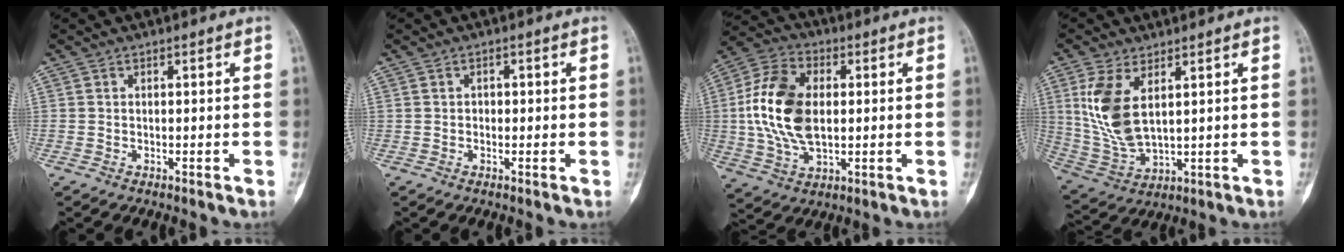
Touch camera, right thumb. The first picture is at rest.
{"total": 0.8, "force": [-0.1, 0.7, 0.4], "torque": [0.004, 0.002, -0.006]}
{"total": 15.7, "force": [0.9, 9.7, 12.4], "torque": [-0.238, 0.008, 0.018]}
{"total": 11.6, "force": [3.5, 5.7, 9.4], "torque": [-0.200, -0.016, 0.087]}